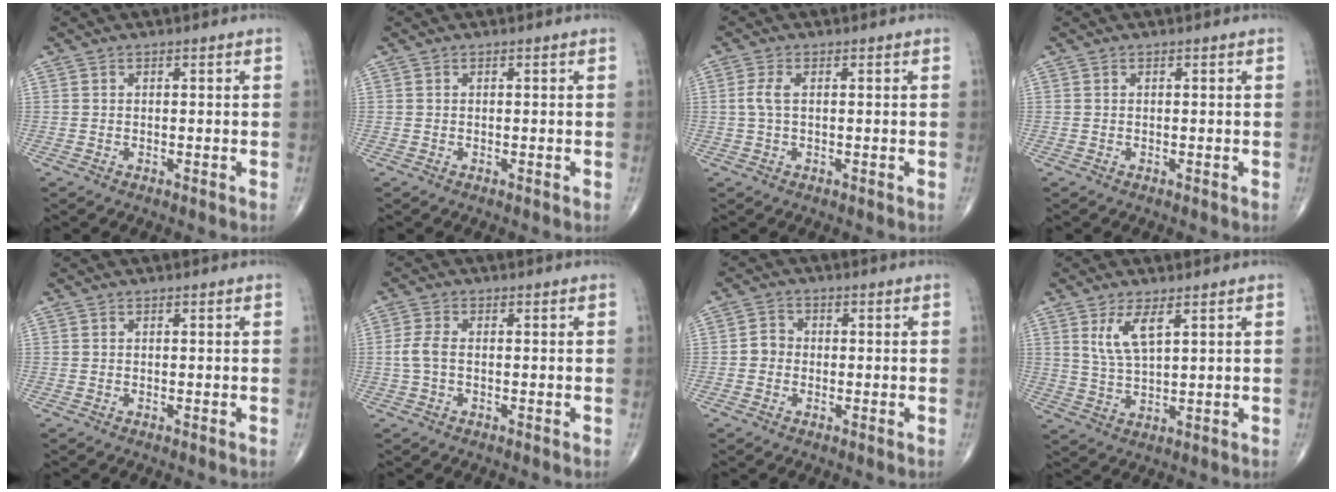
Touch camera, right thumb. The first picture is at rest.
{"total": 0.0}
{"total": 2.6, "force": [0.3, 1.1, 2.3], "torque": [-0.062, 0.005, 0.004]}
{"total": 0.0}
{"total": 0.0}
{"total": 3.3, "force": [-0.3, 1.7, 2.8], "torque": [-0.072, 0.006, -0.009]}
{"total": 2.8, "force": [-0.5, 2.5, 1.1], "torque": [-0.006, 0.009, -0.016]}
{"total": 5.9, "force": [2.8, 1.8, 4.8], "torque": [-0.098, -0.017, 0.064]}